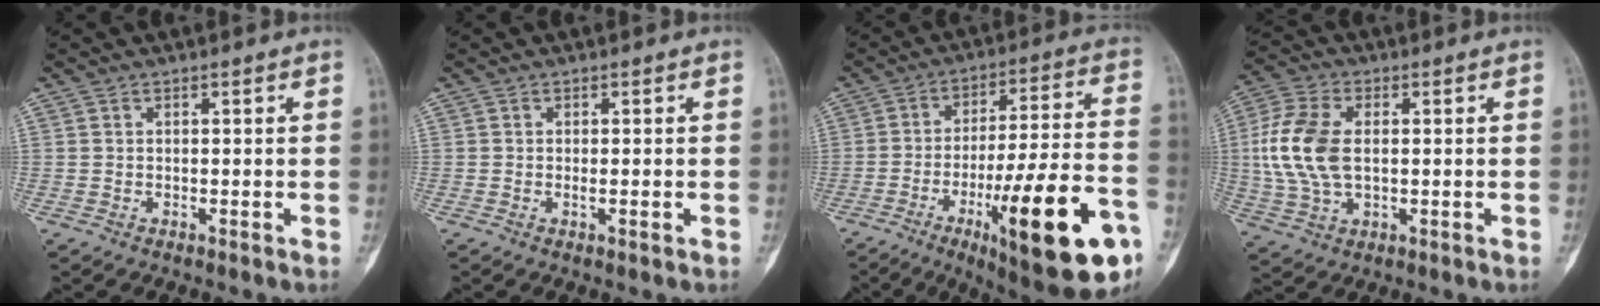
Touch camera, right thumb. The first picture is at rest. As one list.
[{"total": 1.4, "force": [-0.3, 0.2, 1.4], "torque": [-0.021, -0.003, -0.003]}, {"total": 25.2, "force": [-10.5, 5.6, 22.3], "torque": [-0.309, 0.038, -0.151]}, {"total": 12.8, "force": [0.9, 7.7, 10.2], "torque": [-0.226, 0.007, 0.018]}]